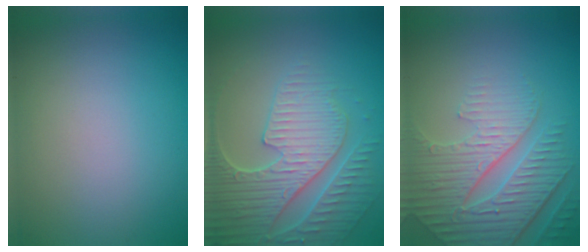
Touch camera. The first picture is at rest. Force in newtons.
{"total": 6.7, "press": 5.5, "slide": 3.8}
{"total": 6.5, "press": 5.2, "slide": 3.9}